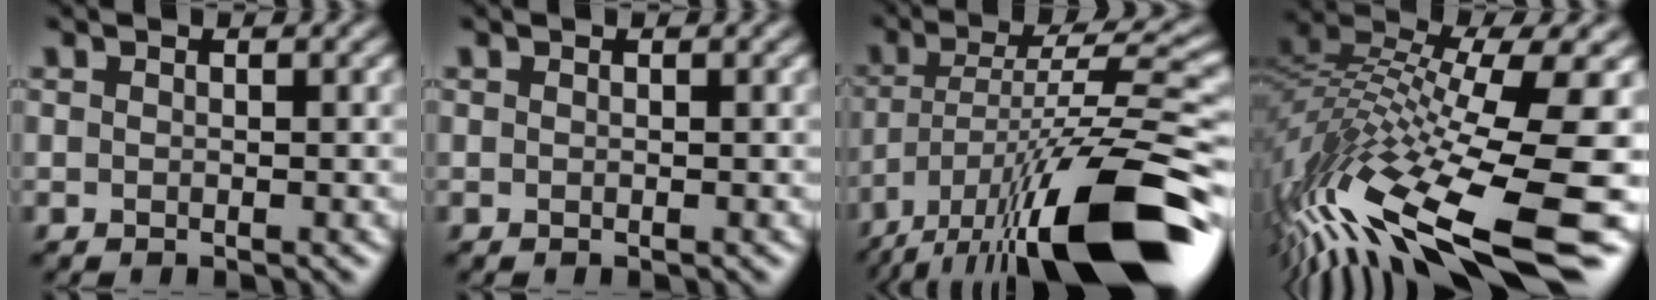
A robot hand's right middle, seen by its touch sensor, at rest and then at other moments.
{"total": 0.0}
{"total": 14.9, "force": [-8.2, 3.6, 11.9], "torque": [-0.198, -0.001, -0.141]}
{"total": 15.2, "force": [-6.0, 4.2, 13.3], "torque": [-0.276, 0.009, -0.100]}